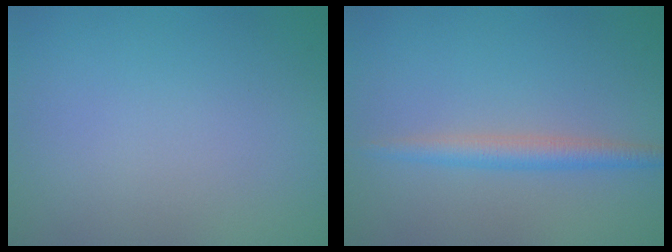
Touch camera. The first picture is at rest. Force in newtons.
{"total": 2.3, "press": 2.3, "slide": 0.1}